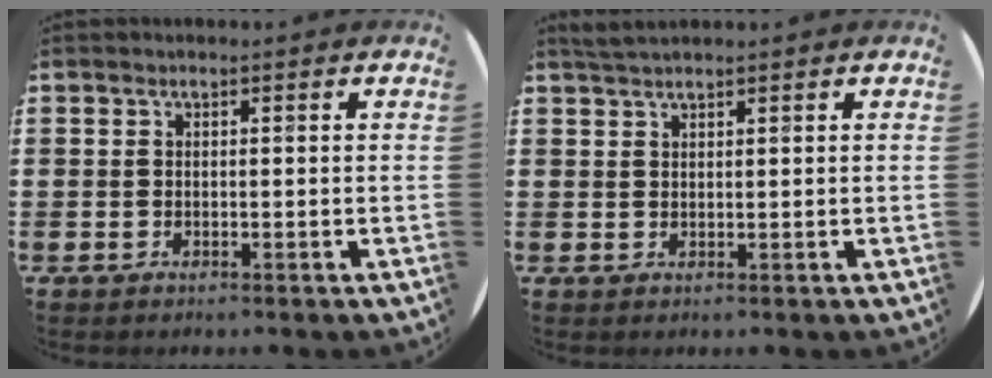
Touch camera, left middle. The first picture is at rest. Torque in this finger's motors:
{"motor_torque": [0.27, -0.26, 0.02, 0.03]}